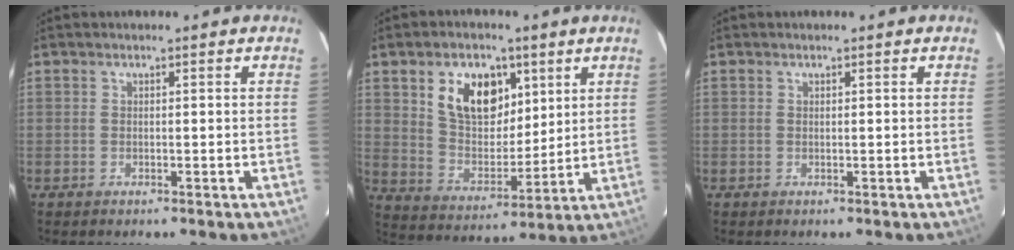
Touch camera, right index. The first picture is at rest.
{"total": 13.2, "force": [5.8, 8.2, 8.6], "torque": [-0.154, 0.012, 0.115]}
{"total": 0.0}